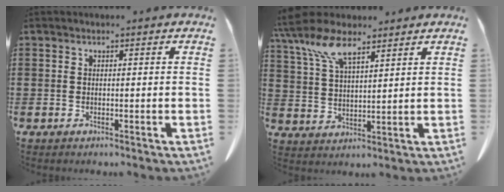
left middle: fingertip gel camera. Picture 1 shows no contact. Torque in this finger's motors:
{"motor_torque": [1.09, -1.05, 1.05, 0.21]}